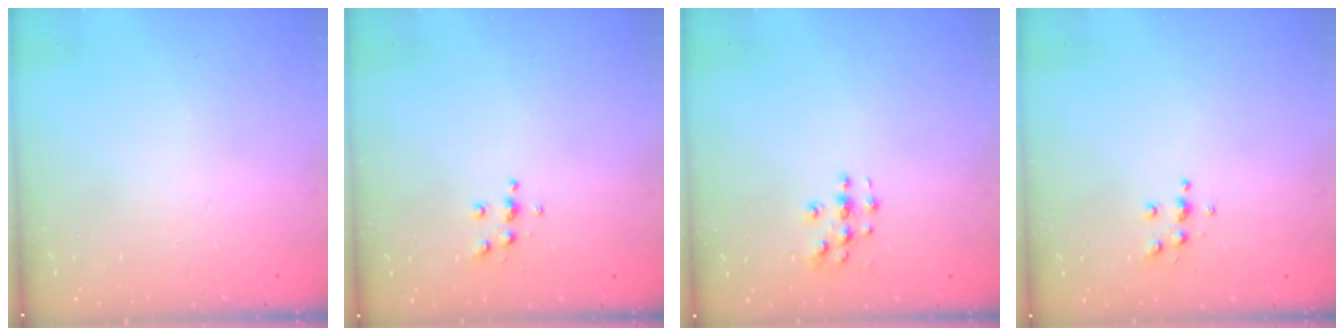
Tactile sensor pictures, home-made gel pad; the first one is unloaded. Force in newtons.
{"total": 5.4, "press": 5.4, "slide": 0.5}
{"total": 3.3, "press": 3.3, "slide": 0.2}
{"total": 5.4, "press": 5.4, "slide": 0.5}